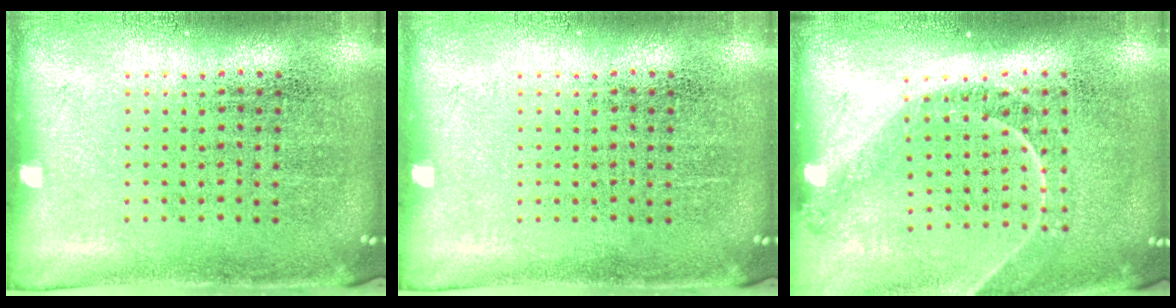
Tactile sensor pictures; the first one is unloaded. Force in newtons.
{"total": 0.0}
{"total": 1.2, "press": 1.2, "slide": 0.2}